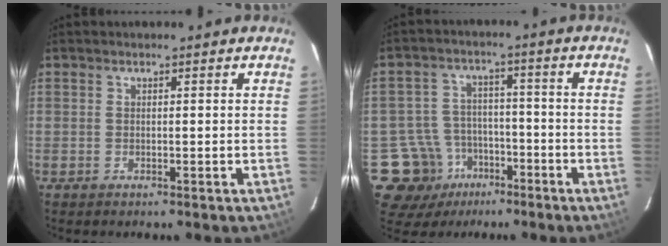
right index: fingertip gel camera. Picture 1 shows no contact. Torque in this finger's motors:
{"motor_torque": [-0.84, -0.82, -1.05, -0.21]}